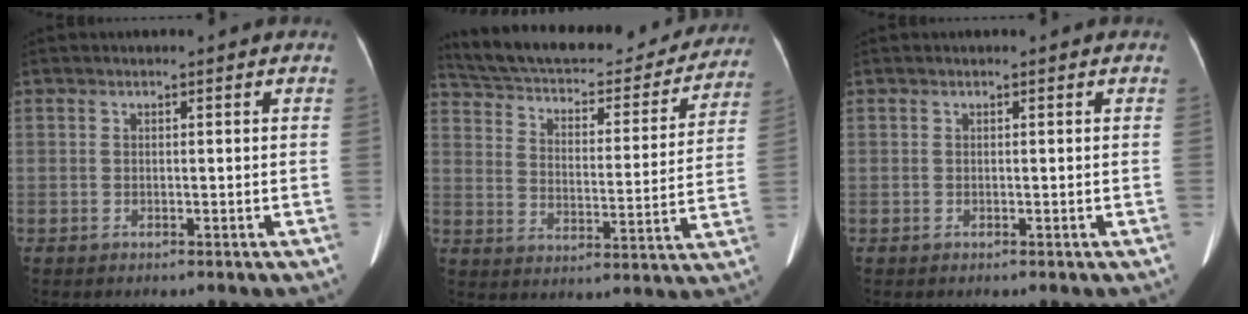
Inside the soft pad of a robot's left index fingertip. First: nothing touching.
{"total": 27.2, "force": [24.5, 7.2, 9.5], "torque": [-0.167, -0.022, 0.323]}
{"total": 0.0}